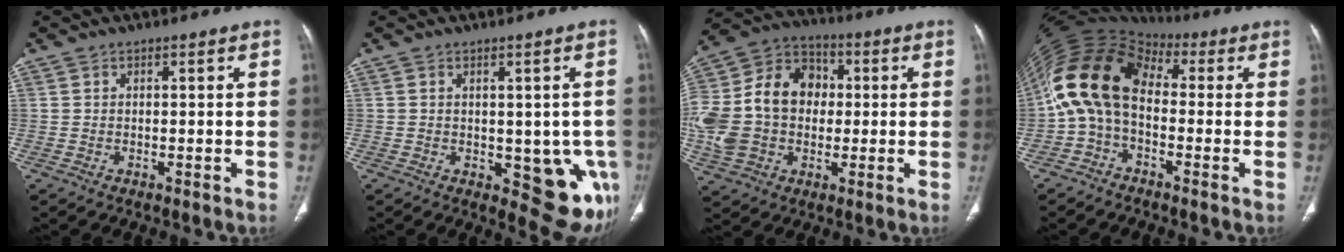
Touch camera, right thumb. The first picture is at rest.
{"total": 10.5, "force": [-2.6, 5.6, 8.5], "torque": [-0.046, -0.009, -0.020]}
{"total": 21.9, "force": [-0.4, 17.0, 13.8], "torque": [-0.289, 0.036, -0.003]}
{"total": 14.2, "force": [-0.2, 9.3, 10.7], "torque": [-0.198, 0.050, -0.019]}